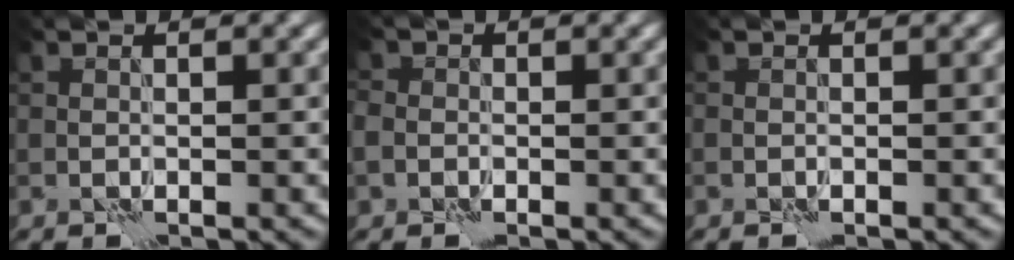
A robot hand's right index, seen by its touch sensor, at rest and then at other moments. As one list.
[{"total": 2.0, "force": [-0.6, 1.8, 0.8], "torque": [-0.003, 0.000, -0.016]}, {"total": 0.0}]